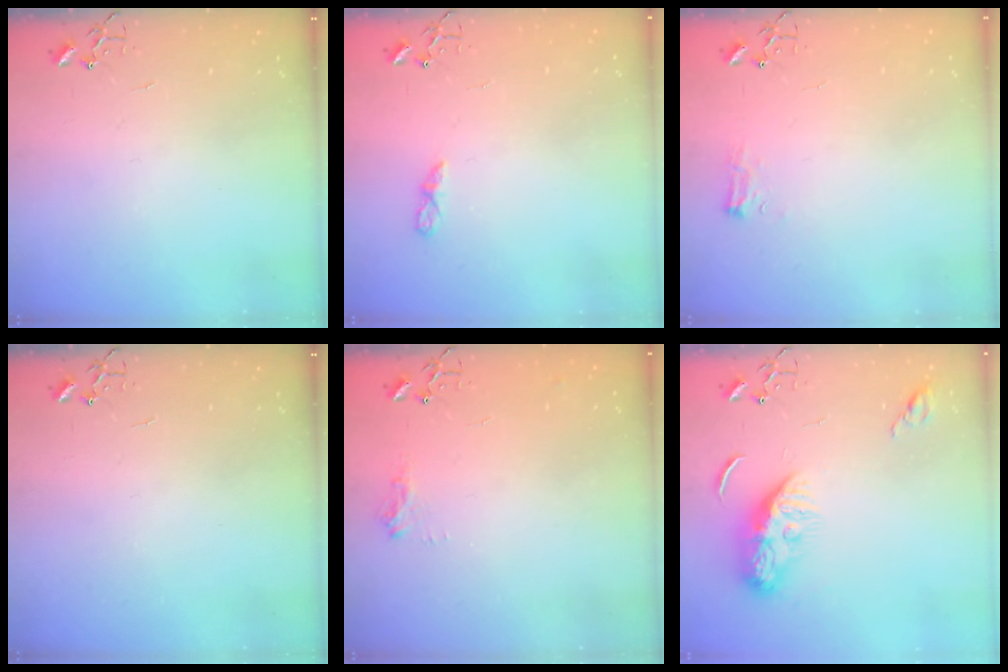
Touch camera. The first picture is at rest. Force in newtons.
{"total": 5.3, "press": 5.3, "slide": 0.7}
{"total": 7.3, "press": 7.2, "slide": 0.9}
{"total": 0.0}
{"total": 8.2, "press": 8.2, "slide": 0.9}
{"total": 10.3, "press": 10.2, "slide": 0.9}